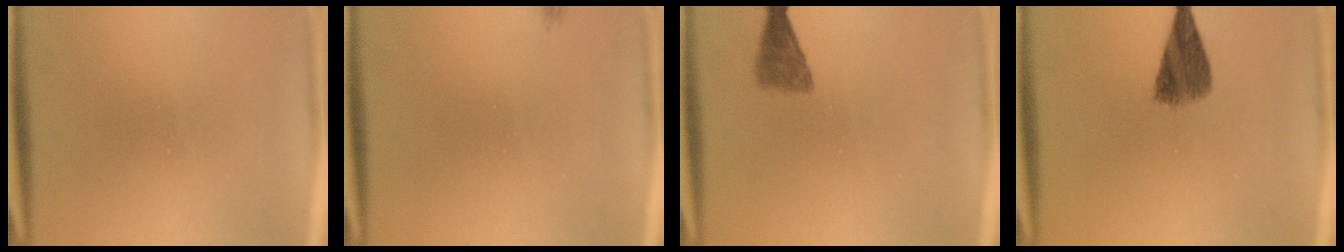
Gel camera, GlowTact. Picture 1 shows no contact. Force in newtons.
{"total": 0.6}
{"total": 3.3}
{"total": 7.2}